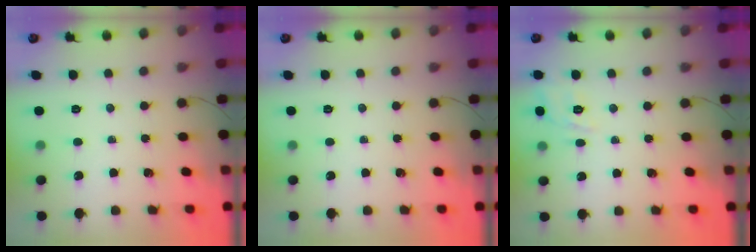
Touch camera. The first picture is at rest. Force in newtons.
{"total": 0.0}
{"total": 2.8, "press": 2.2, "slide": 1.7}